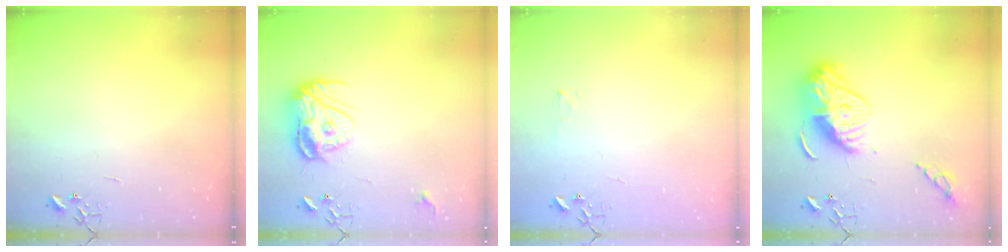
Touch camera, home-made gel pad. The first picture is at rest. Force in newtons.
{"total": 12.4, "press": 12.4, "slide": 1.4}
{"total": 3.8, "press": 3.8, "slide": 0.5}
{"total": 16.7, "press": 16.7, "slide": 0.8}